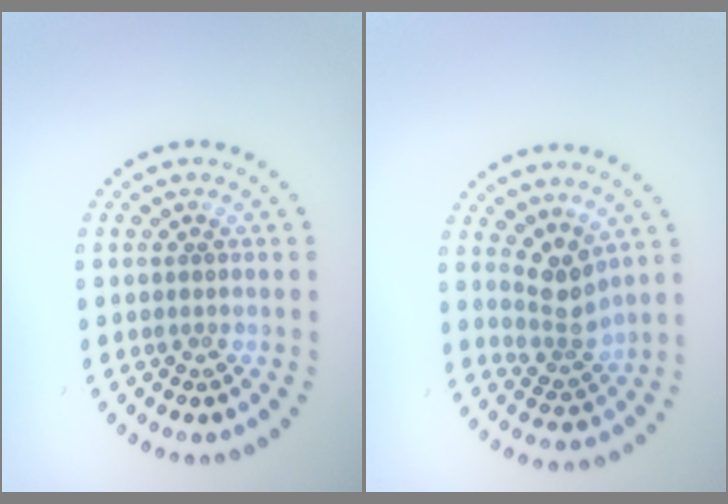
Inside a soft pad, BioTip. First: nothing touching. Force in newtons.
{"total": 3.0, "press": 2.4, "slide": 1.8}